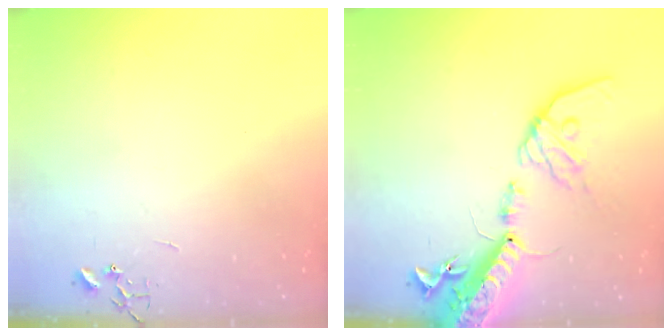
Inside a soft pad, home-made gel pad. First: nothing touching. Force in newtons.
{"total": 19.5, "press": 19.0, "slide": 4.4}